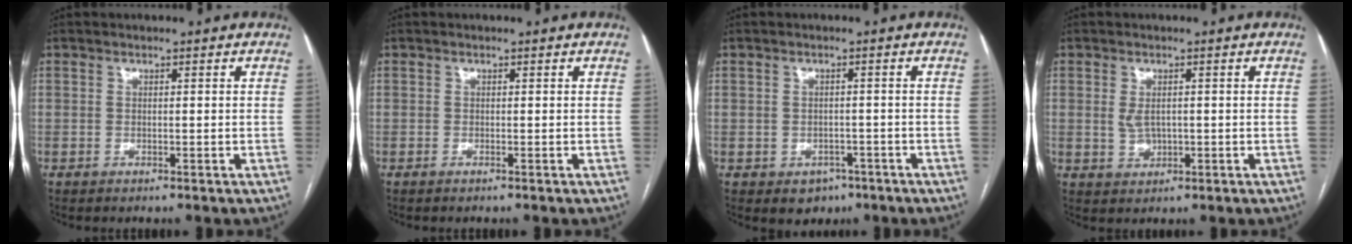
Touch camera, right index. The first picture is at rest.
{"total": 0.0}
{"total": 3.7, "force": [-1.8, 3.0, 1.4], "torque": [-0.008, 0.007, -0.012]}
{"total": 2.7, "force": [0.2, 1.6, 2.1], "torque": [-0.042, -0.005, 0.010]}